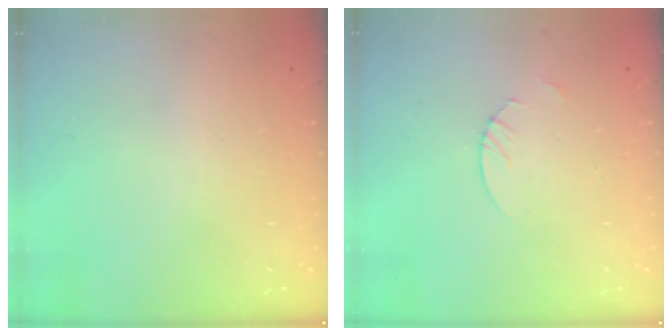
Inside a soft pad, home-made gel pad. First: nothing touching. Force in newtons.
{"total": 1.8, "press": 1.8, "slide": 0.2}